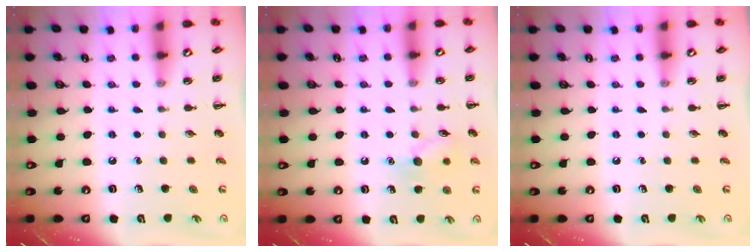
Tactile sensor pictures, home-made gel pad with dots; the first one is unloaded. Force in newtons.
{"total": 8.8, "press": 8.7, "slide": 1.4}
{"total": 0.0}